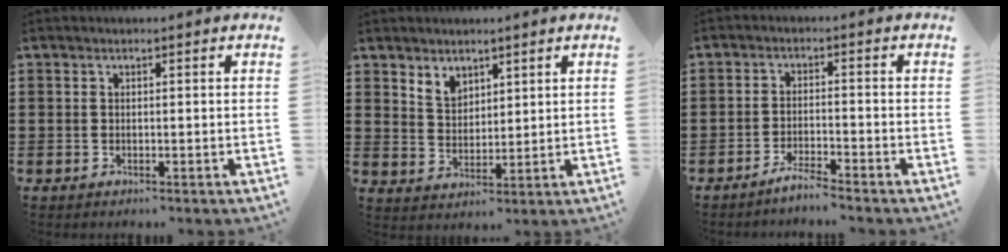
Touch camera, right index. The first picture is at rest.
{"total": 3.7, "force": [3.0, 2.1, 0.4], "torque": [-0.019, 0.000, 0.057]}
{"total": 2.8, "force": [-2.6, 0.0, 1.0], "torque": [-0.018, 0.006, -0.050]}